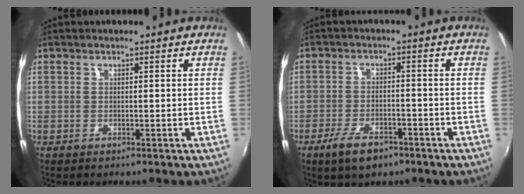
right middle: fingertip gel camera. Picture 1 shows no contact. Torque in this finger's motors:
{"motor_torque": [0.79, -0.77, 0.25, 0.08]}